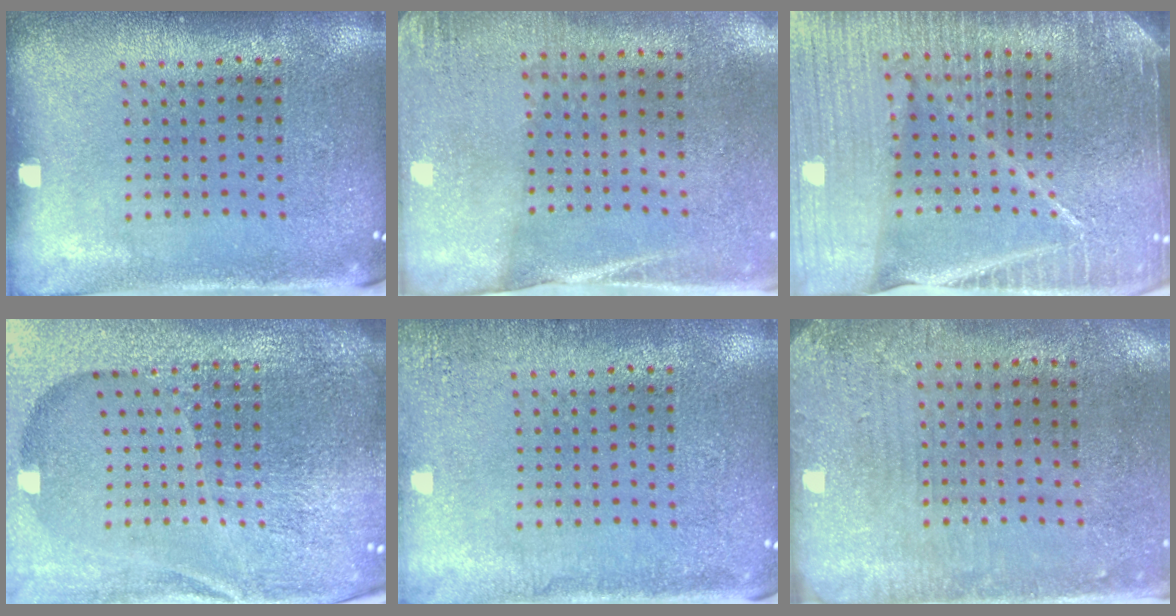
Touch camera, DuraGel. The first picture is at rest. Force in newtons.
{"total": 2.7, "press": 2.4, "slide": 1.3}
{"total": 5.8, "press": 5.1, "slide": 2.9}
{"total": 6.8, "press": 5.8, "slide": 3.4}
{"total": 2.0, "press": 2.0, "slide": 0.3}
{"total": 2.8, "press": 2.3, "slide": 1.7}